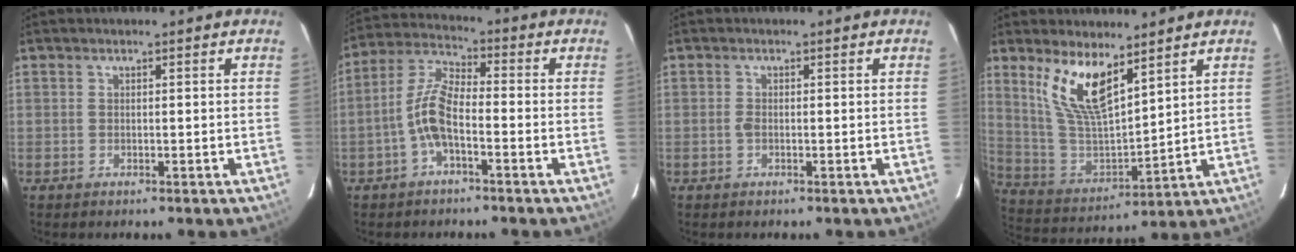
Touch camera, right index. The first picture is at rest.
{"total": 7.4, "force": [-2.9, 2.5, 6.3], "torque": [-0.140, 0.016, -0.059]}
{"total": 0.8, "force": [-0.3, 0.4, 0.7], "torque": [-0.014, 0.003, -0.006]}
{"total": 13.0, "force": [8.0, 4.5, 9.2], "torque": [-0.182, -0.003, 0.172]}